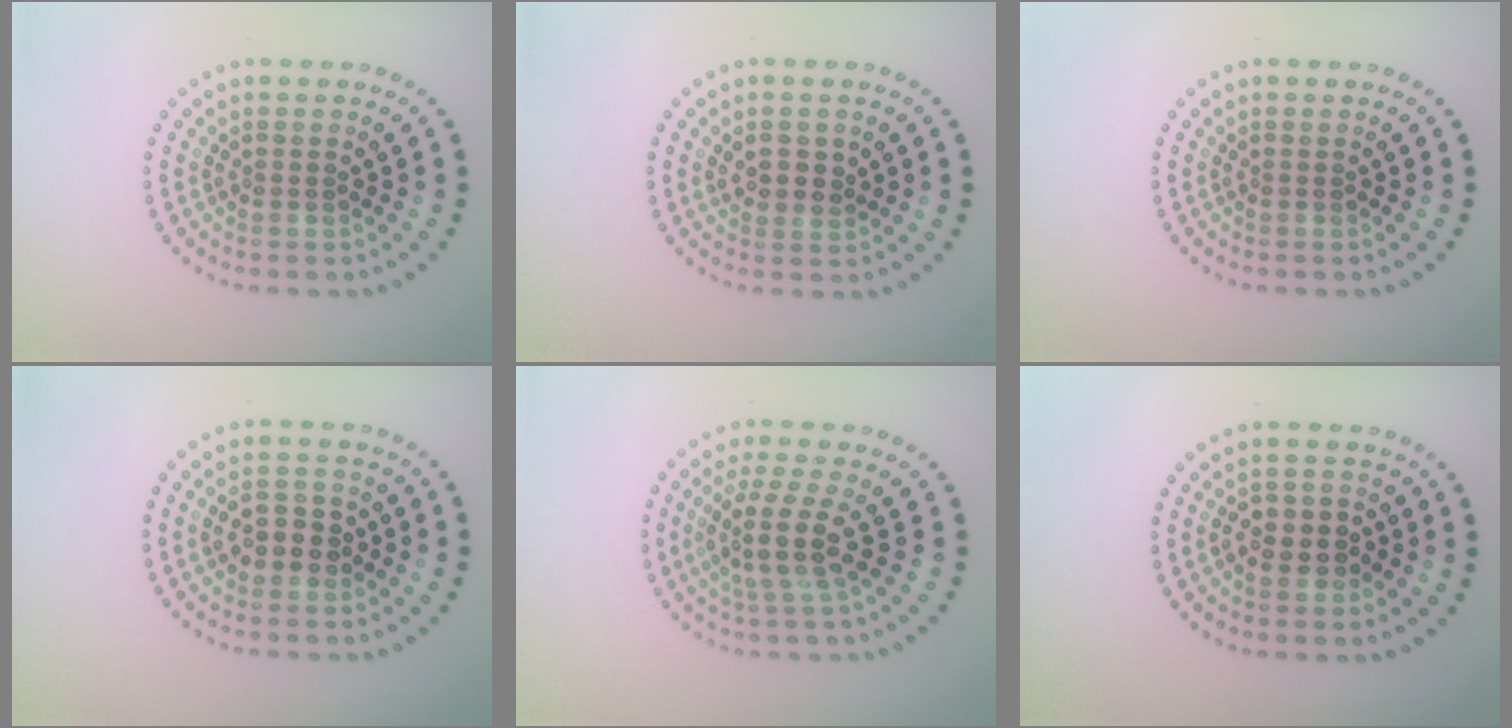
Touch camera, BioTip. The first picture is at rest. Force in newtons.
{"total": 2.0, "press": 1.9, "slide": 0.6}
{"total": 0.0}
{"total": 2.9, "press": 2.9, "slide": 0.4}
{"total": 4.1, "press": 3.2, "slide": 2.5}
{"total": 2.8, "press": 2.7, "slide": 0.7}